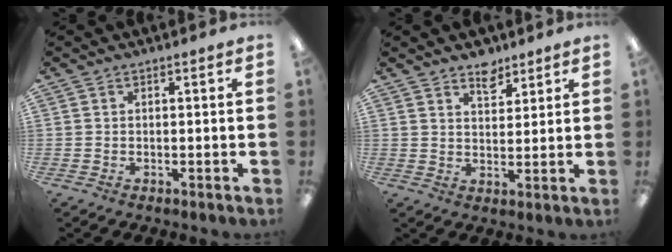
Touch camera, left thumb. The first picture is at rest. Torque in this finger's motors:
{"motor_torque": [0.00, 0.01, -0.36, -0.24, 0.05]}